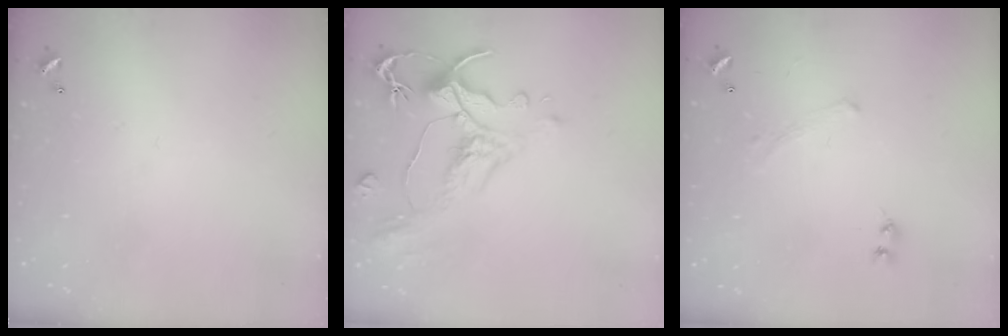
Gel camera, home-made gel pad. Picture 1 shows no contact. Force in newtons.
{"total": 1.6, "press": 0.4, "slide": 1.6}
{"total": 0.0}